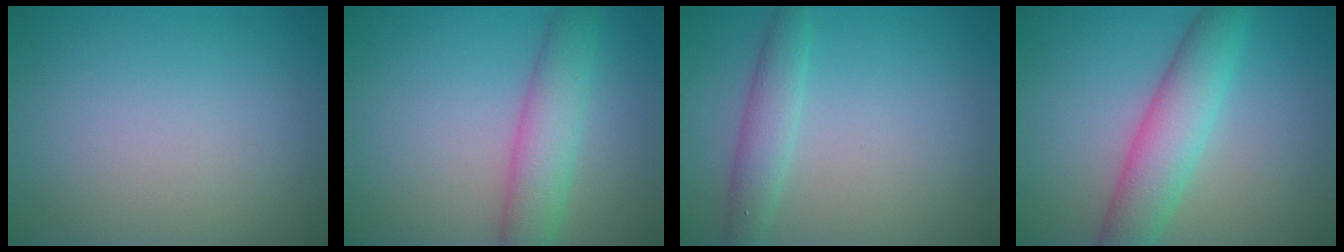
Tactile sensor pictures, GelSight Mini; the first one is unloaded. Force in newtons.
{"total": 4.7, "press": 4.7, "slide": 0.1}
{"total": 2.6, "press": 2.6, "slide": 0.1}
{"total": 5.5, "press": 5.5, "slide": 0.1}